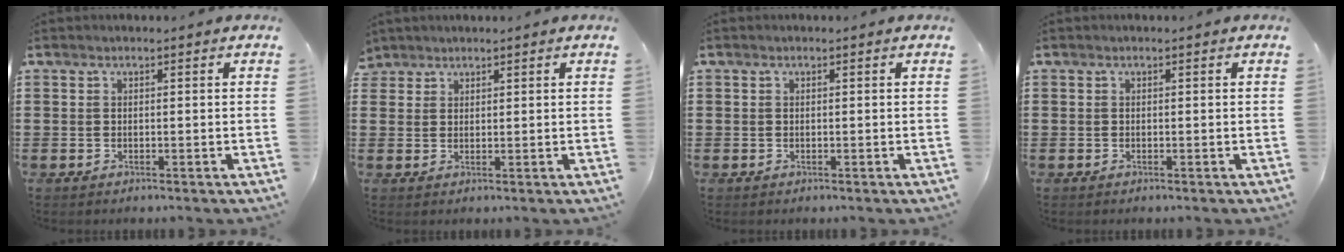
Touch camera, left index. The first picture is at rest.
{"total": 2.0, "force": [1.7, 1.0, 0.0], "torque": [-0.006, 0.005, 0.035]}
{"total": 0.0}
{"total": 0.0}